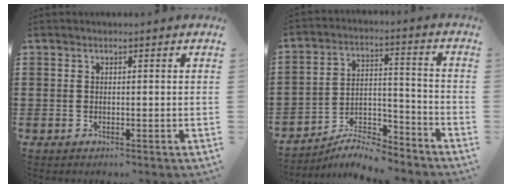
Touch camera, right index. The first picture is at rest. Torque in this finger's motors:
{"motor_torque": [0.34, -0.46, 0.10, -0.01]}